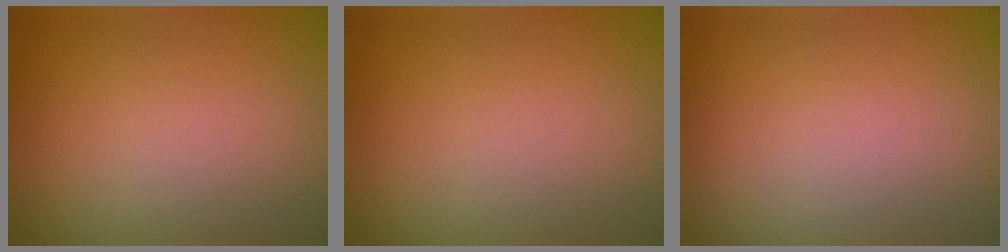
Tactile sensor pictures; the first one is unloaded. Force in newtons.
{"total": 0.0}
{"total": 0.0}